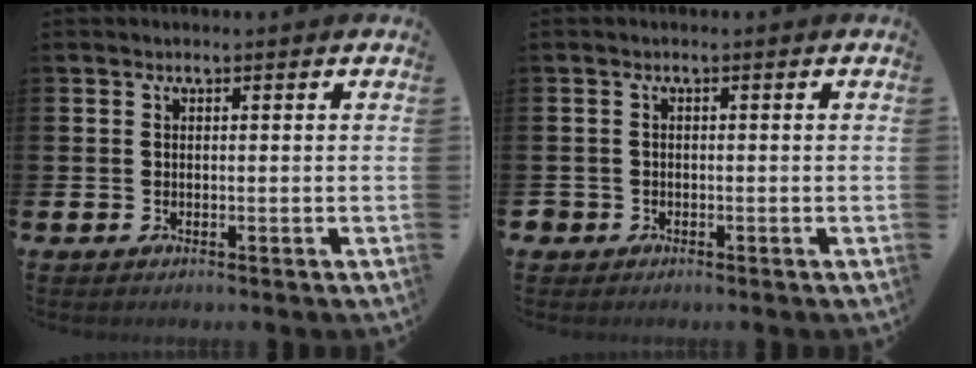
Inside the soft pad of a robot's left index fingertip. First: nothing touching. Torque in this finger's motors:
{"motor_torque": [0.14, -0.02, -0.08, -0.03]}